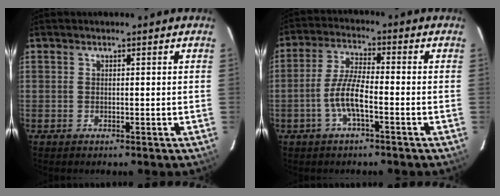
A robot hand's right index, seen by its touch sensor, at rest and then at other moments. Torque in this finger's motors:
{"motor_torque": [1.44, -0.62, 0.69, 0.18]}